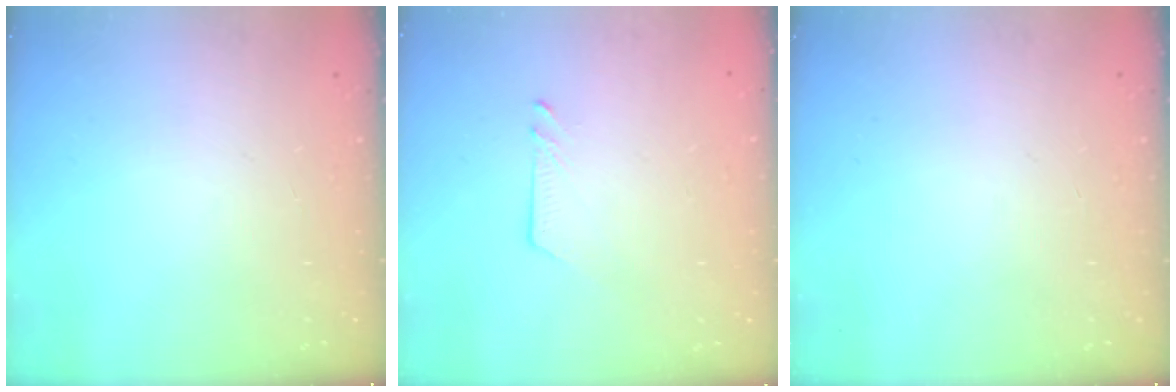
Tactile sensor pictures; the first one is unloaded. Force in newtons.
{"total": 3.2, "press": 3.2, "slide": 0.4}
{"total": 0.0}